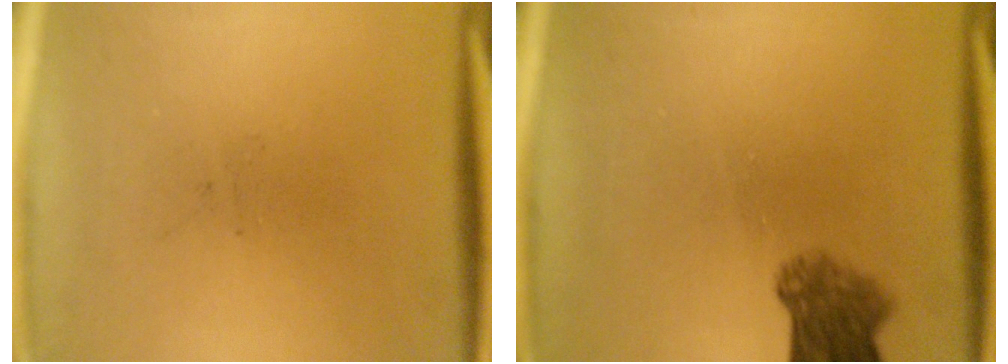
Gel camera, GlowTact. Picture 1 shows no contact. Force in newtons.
{"total": 5.4}